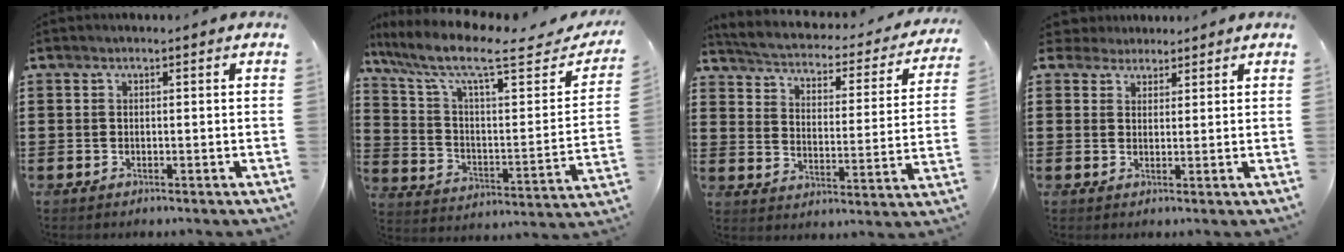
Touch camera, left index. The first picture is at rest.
{"total": 11.1, "force": [7.9, 2.4, 7.4], "torque": [-0.156, -0.048, 0.127]}
{"total": 2.4, "force": [2.2, 0.3, 0.9], "torque": [-0.036, -0.027, 0.026]}
{"total": 2.5, "force": [2.1, 1.4, 0.0], "torque": [-0.010, 0.010, 0.040]}